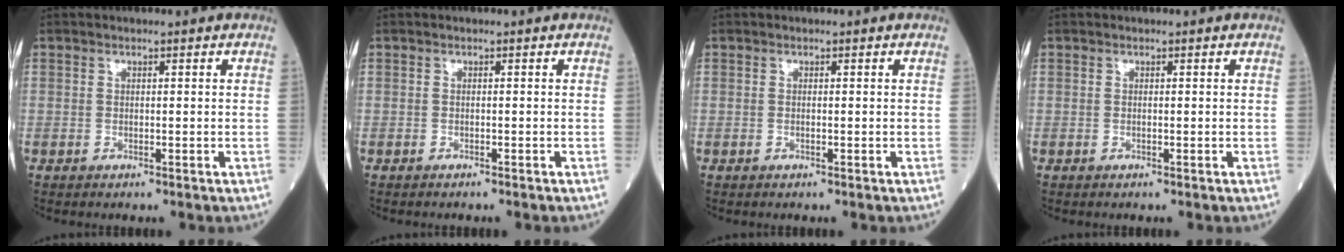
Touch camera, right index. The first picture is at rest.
{"total": 0.7, "force": [-0.6, 0.0, 0.2], "torque": [0.003, 0.001, -0.010]}
{"total": 0.0}
{"total": 0.0}